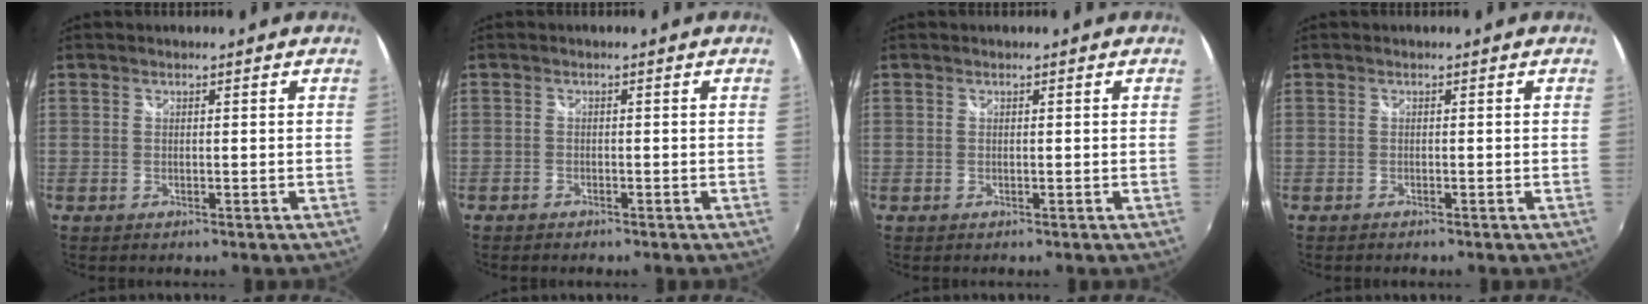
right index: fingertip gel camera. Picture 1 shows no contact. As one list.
[{"total": 1.3, "force": [-1.1, 0.6, 0.2], "torque": [-0.008, 0.000, -0.020]}, {"total": 0.0}, {"total": 0.6, "force": [-0.5, 0.0, 0.2], "torque": [-0.005, -0.002, -0.010]}]